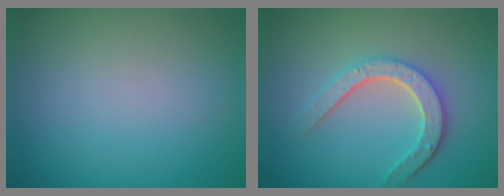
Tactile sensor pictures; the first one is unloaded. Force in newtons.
{"total": 4.5, "press": 3.5, "slide": 2.9}